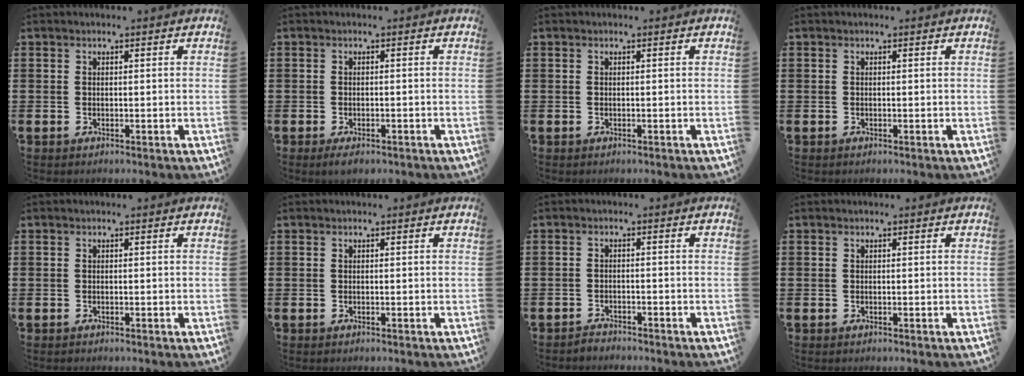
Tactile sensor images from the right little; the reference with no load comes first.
{"total": 1.2, "force": [-0.6, 0.5, 0.9], "torque": [-0.009, -0.005, -0.015]}
{"total": 0.0}
{"total": 0.0}
{"total": 0.0}
{"total": 0.0}
{"total": 1.4, "force": [-1.4, 0.1, -0.2], "torque": [-0.001, 0.005, -0.031]}
{"total": 0.0}